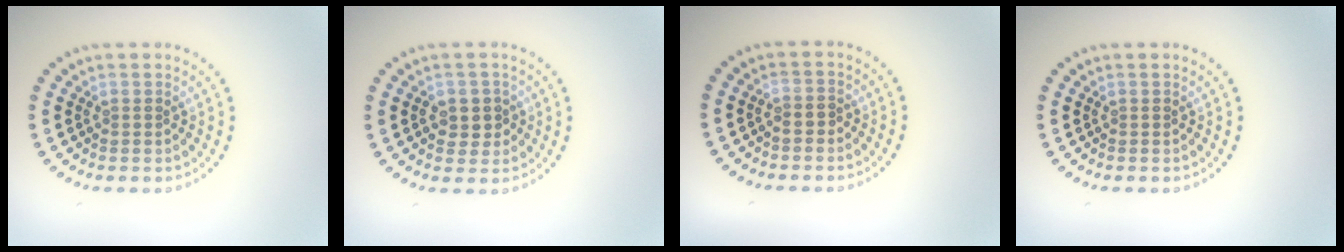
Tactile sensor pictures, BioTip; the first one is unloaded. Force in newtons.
{"total": 2.5, "press": 2.5, "slide": 0.5}
{"total": 0.7, "press": 0.5, "slide": 0.4}
{"total": 0.0}